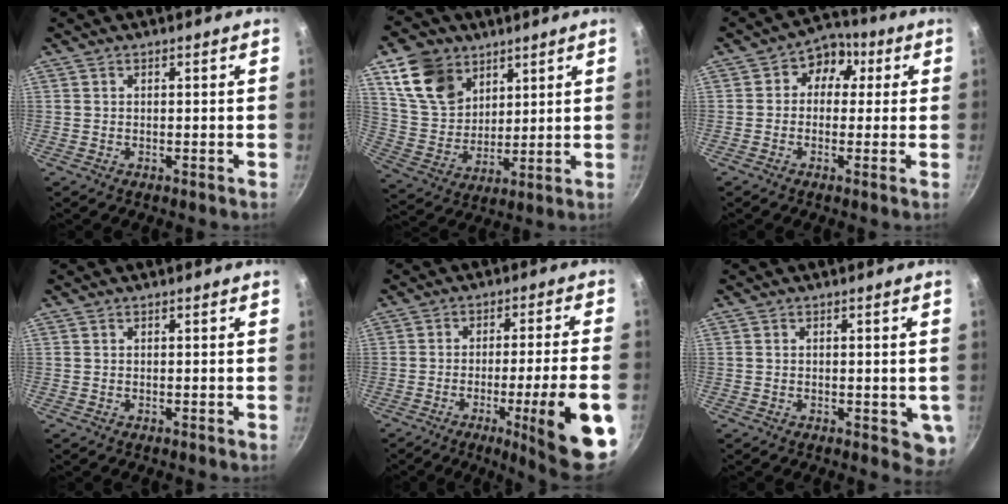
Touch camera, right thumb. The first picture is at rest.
{"total": 14.5, "force": [7.9, 10.3, 6.5], "torque": [-0.090, -0.026, 0.160]}
{"total": 6.6, "force": [0.9, 5.6, 3.3], "torque": [-0.008, 0.012, -0.007]}
{"total": 0.0}
{"total": 16.8, "force": [-6.7, 1.3, 15.3], "torque": [-0.199, 0.025, -0.091]}
{"total": 4.7, "force": [-0.7, 2.6, 3.9], "torque": [-0.031, -0.008, -0.007]}